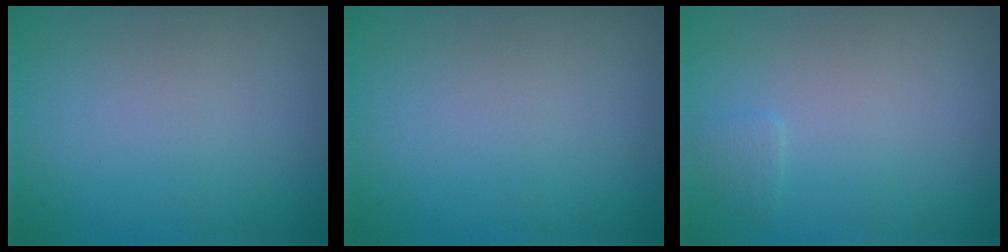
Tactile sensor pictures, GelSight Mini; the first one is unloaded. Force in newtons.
{"total": 0.0}
{"total": 0.7, "press": 0.7, "slide": 0.1}